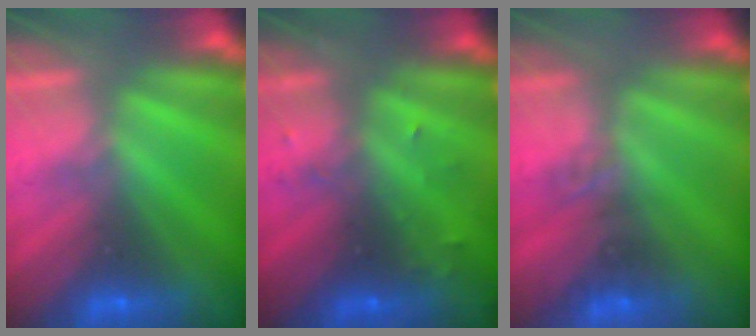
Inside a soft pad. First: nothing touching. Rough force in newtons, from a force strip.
{"total": 3.0}
{"total": 1.6}